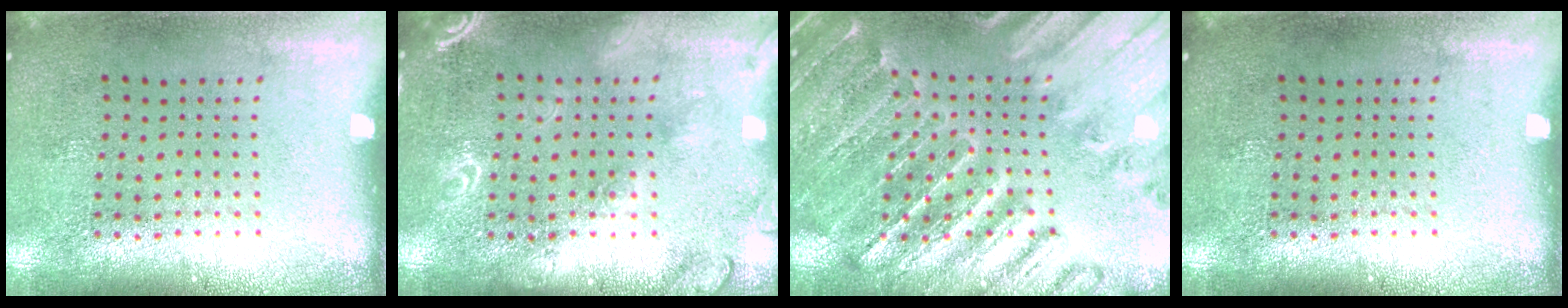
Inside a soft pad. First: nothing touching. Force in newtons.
{"total": 1.8, "press": 1.7, "slide": 0.2}
{"total": 2.8, "press": 2.8, "slide": 0.4}
{"total": 0.0}